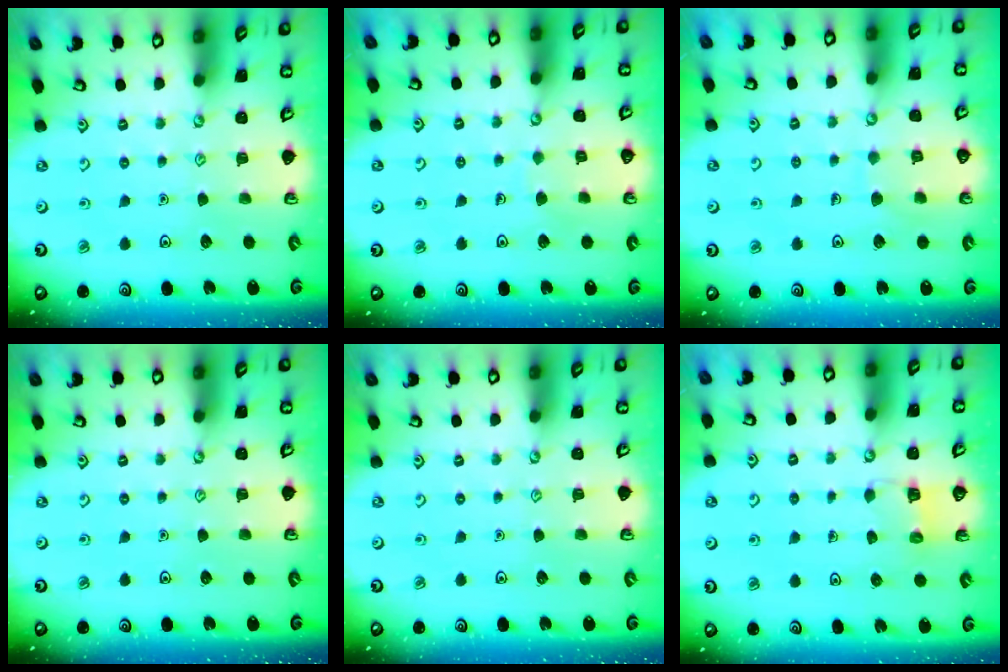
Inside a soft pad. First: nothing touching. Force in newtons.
{"total": 3.5, "press": 3.5, "slide": 0.2}
{"total": 6.4, "press": 6.4, "slide": 0.2}
{"total": 0.0}
{"total": 0.0}
{"total": 3.5, "press": 3.5, "slide": 0.4}